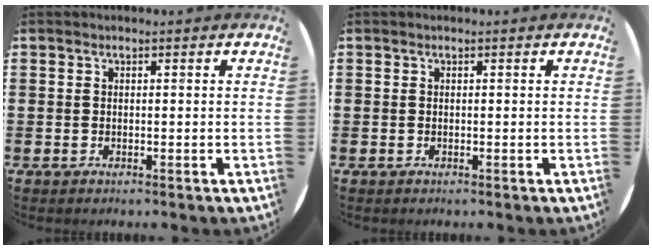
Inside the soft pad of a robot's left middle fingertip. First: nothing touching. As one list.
[{"total": 0.0}]